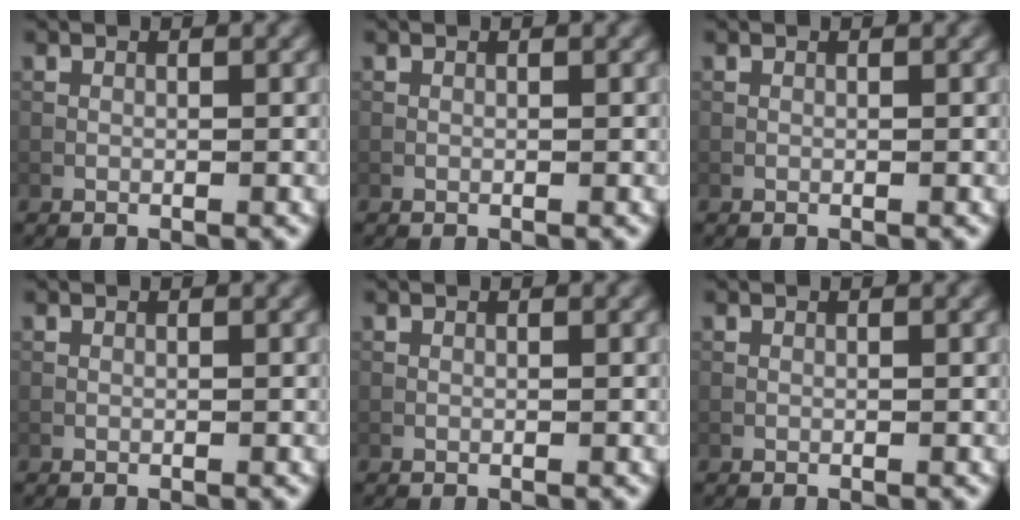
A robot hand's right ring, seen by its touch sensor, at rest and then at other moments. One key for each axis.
{"total": 0.0}
{"total": 0.0}
{"total": 0.0}
{"total": 0.0}
{"total": 0.0}